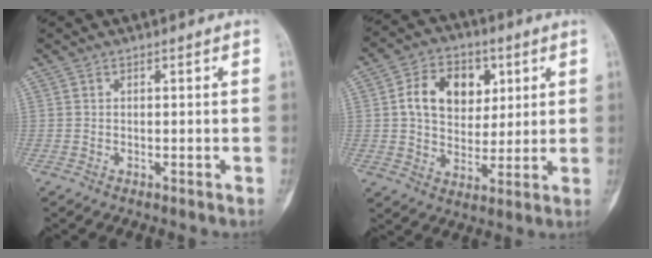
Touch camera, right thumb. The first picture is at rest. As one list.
[{"total": 12.7, "force": [3.3, 9.4, 7.9], "torque": [-0.092, -0.001, 0.056]}]